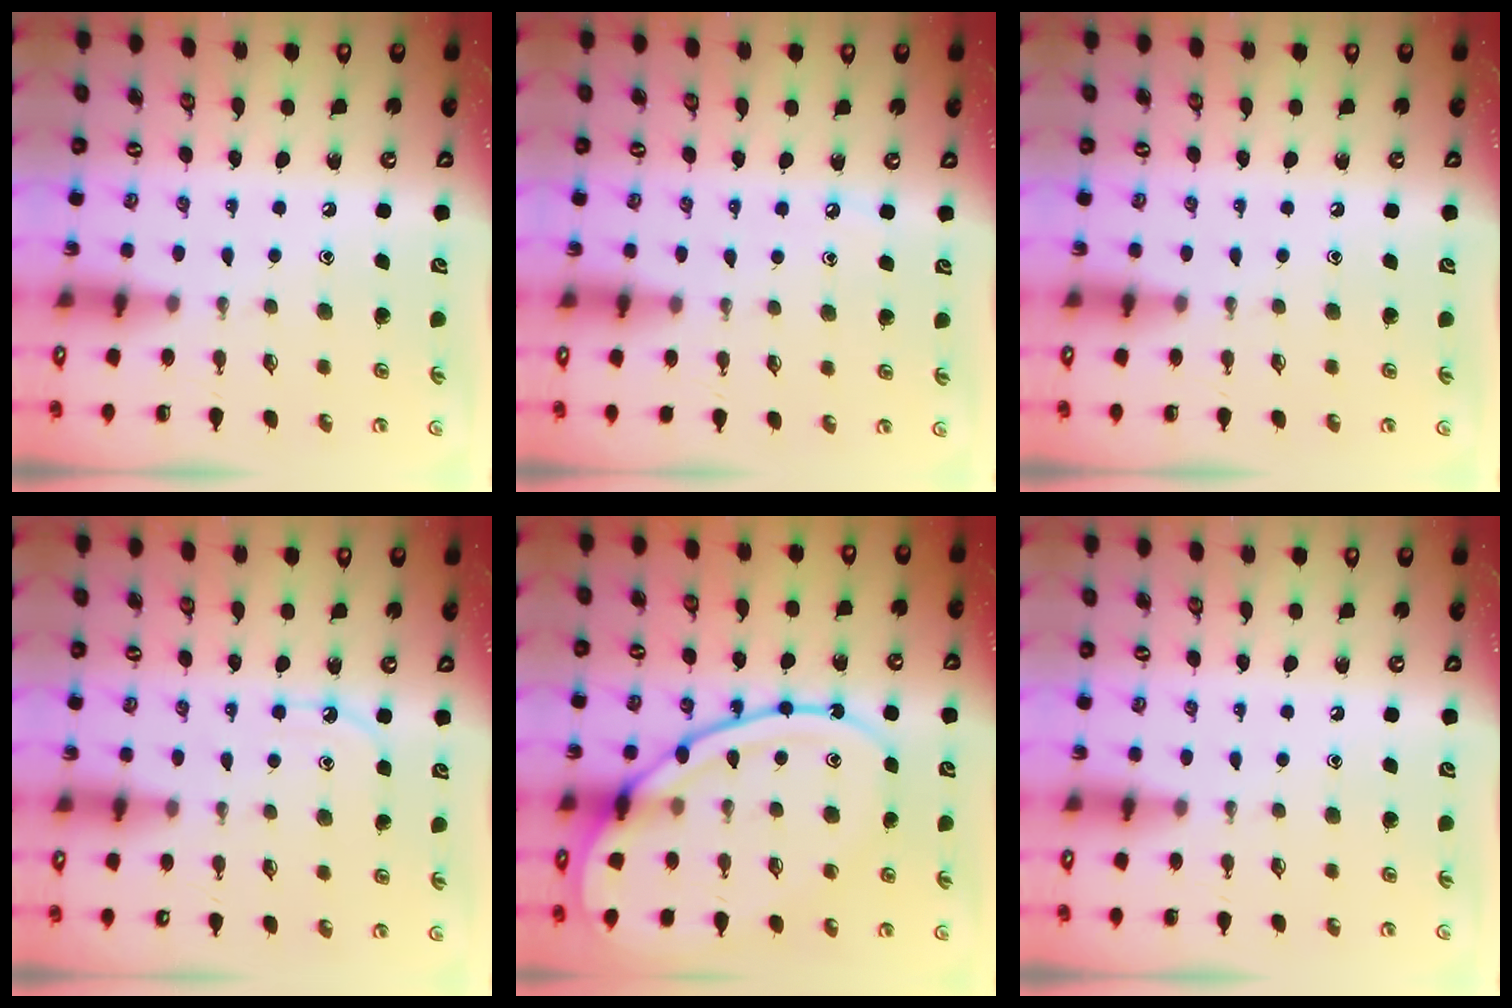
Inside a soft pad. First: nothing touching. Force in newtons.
{"total": 2.9, "press": 2.8, "slide": 0.4}
{"total": 0.0}
{"total": 5.6, "press": 5.6, "slide": 0.7}
{"total": 17.4, "press": 17.3, "slide": 1.7}
{"total": 0.0}